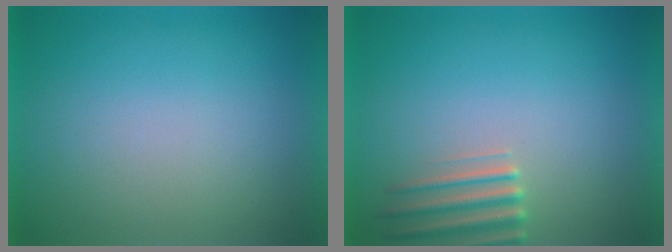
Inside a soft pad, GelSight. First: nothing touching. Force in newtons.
{"total": 2.8}